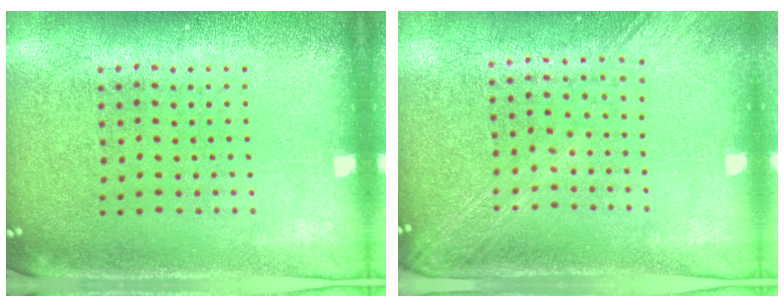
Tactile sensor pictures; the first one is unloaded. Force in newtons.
{"total": 1.8, "press": 1.5, "slide": 1.0}